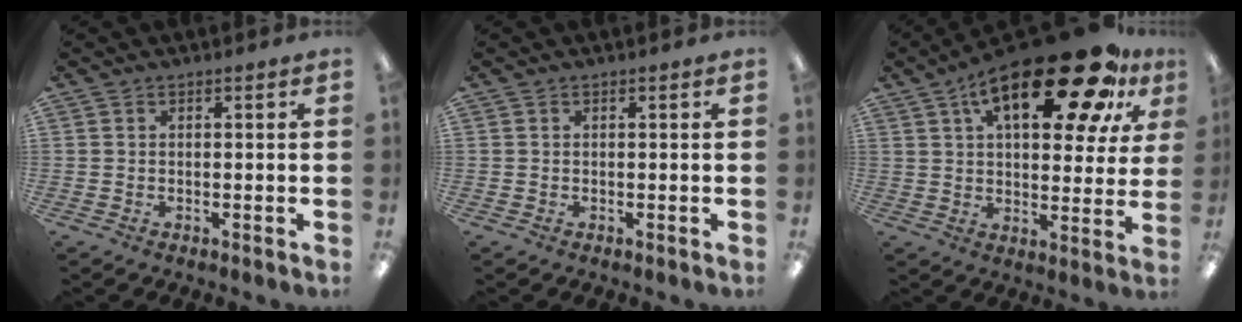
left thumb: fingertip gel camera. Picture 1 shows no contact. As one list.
[{"total": 0.0}, {"total": 25.1, "force": [13.2, 10.0, 18.9], "torque": [-0.280, -0.062, 0.209]}]